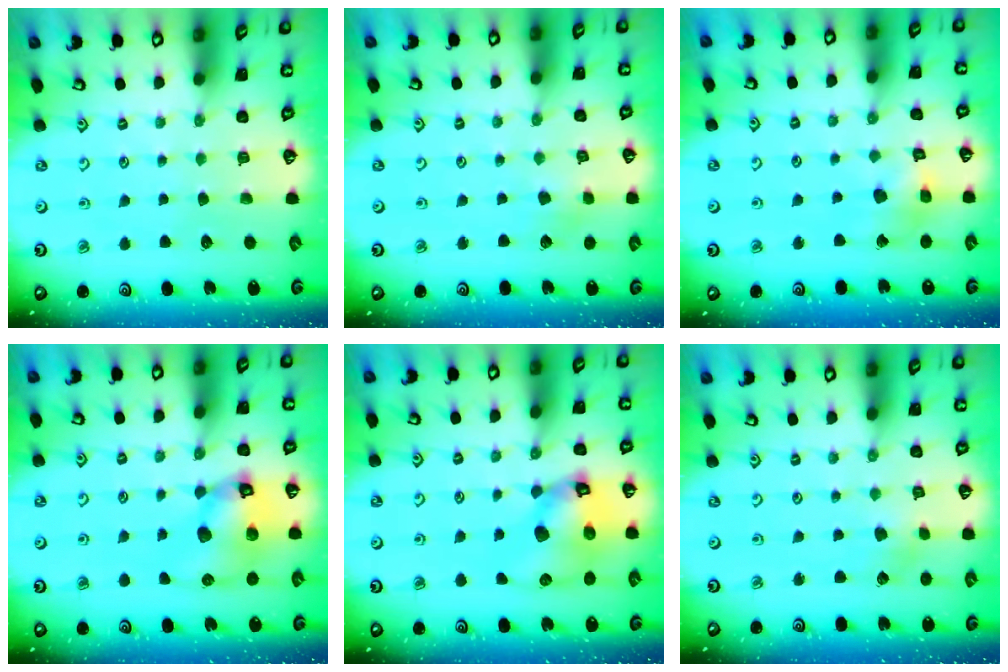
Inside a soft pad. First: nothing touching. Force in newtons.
{"total": 2.3, "press": 2.3, "slide": 0.4}
{"total": 10.8, "press": 10.7, "slide": 1.6}
{"total": 12.3, "press": 12.2, "slide": 1.6}
{"total": 14.2, "press": 14.0, "slide": 2.0}
{"total": 2.5, "press": 2.5, "slide": 0.4}